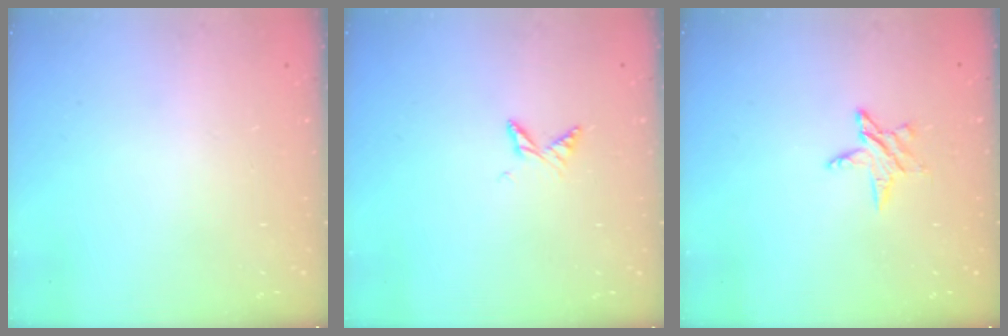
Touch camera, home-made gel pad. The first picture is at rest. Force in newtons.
{"total": 5.2, "press": 5.2, "slide": 0.6}
{"total": 5.9, "press": 5.8, "slide": 0.6}